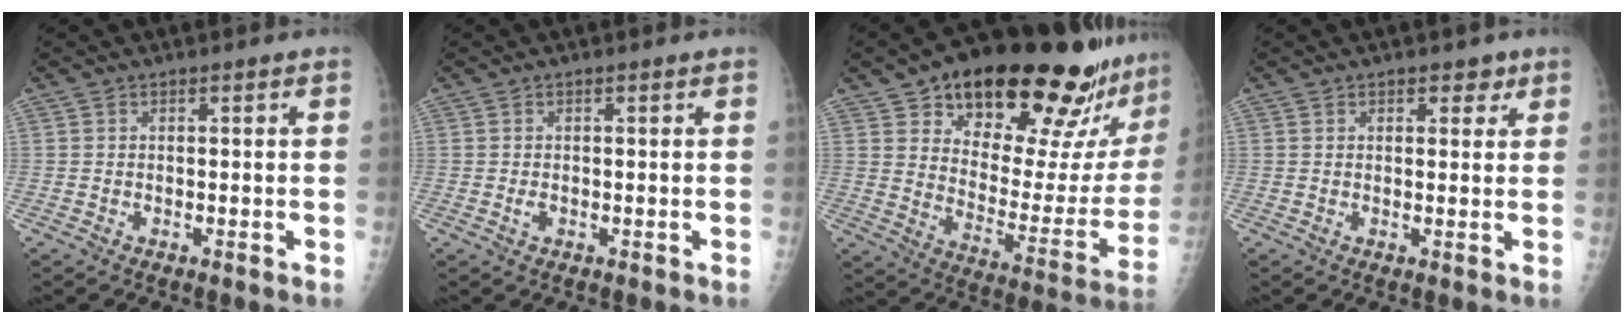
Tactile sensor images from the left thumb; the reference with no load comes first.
{"total": 1.1, "force": [-0.1, 0.7, 0.9], "torque": [-0.013, -0.001, -0.001]}
{"total": 29.9, "force": [21.0, 10.5, 18.5], "torque": [-0.234, -0.083, 0.300]}
{"total": 2.8, "force": [1.7, 1.7, 1.4], "torque": [0.002, -0.007, 0.021]}